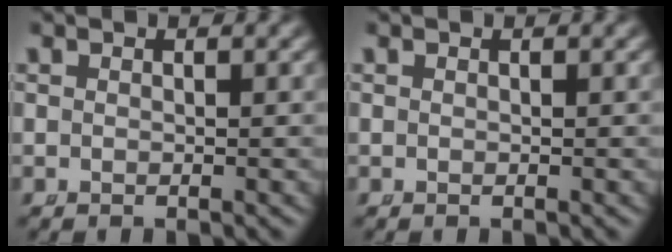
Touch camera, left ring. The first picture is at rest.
{"total": 0.0}